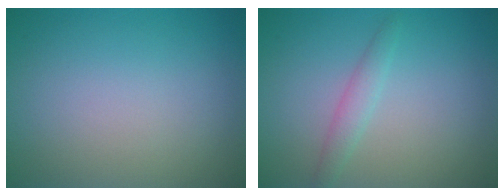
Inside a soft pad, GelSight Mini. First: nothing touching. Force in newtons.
{"total": 1.5, "press": 1.5, "slide": 0.1}